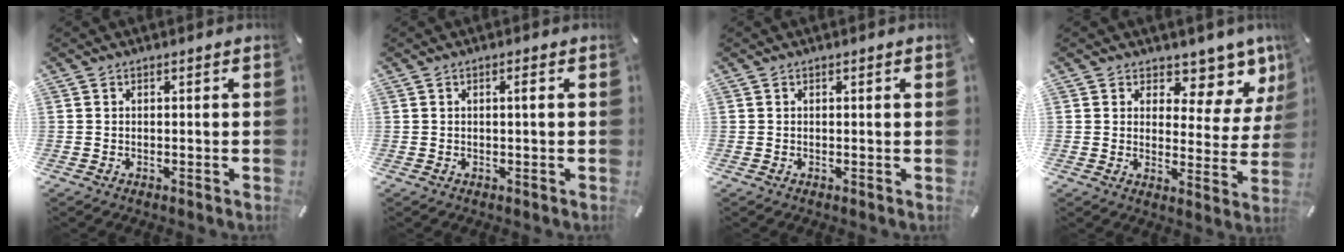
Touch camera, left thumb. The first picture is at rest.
{"total": 1.5, "force": [0.3, 0.1, 1.5], "torque": [-0.029, 0.000, 0.003]}
{"total": 0.6, "force": [0.1, 0.0, 0.6], "torque": [-0.009, 0.000, 0.001]}
{"total": 8.8, "force": [6.5, 4.7, 3.6], "torque": [-0.028, -0.065, 0.109]}